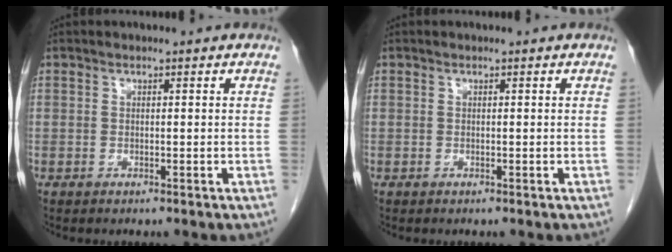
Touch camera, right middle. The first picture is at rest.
{"total": 0.0}